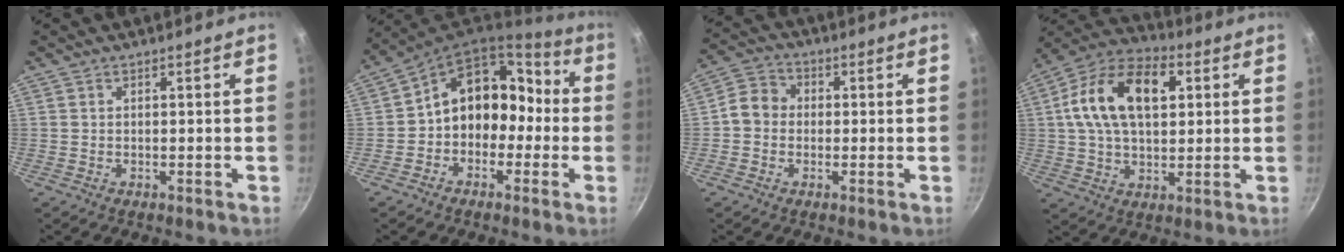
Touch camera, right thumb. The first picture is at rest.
{"total": 14.6, "force": [-1.5, 10.7, 9.8], "torque": [-0.101, 0.055, -0.038]}
{"total": 6.2, "force": [-0.5, 5.5, 2.9], "torque": [-0.034, 0.021, -0.022]}
{"total": 18.1, "force": [4.1, 10.7, 14.0], "torque": [-0.234, 0.016, 0.065]}